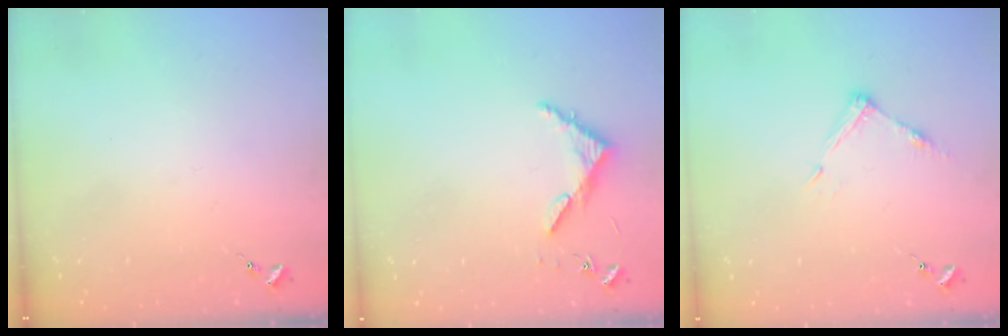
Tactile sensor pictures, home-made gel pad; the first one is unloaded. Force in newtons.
{"total": 4.0, "press": 4.0, "slide": 0.3}
{"total": 6.8, "press": 6.7, "slide": 0.4}